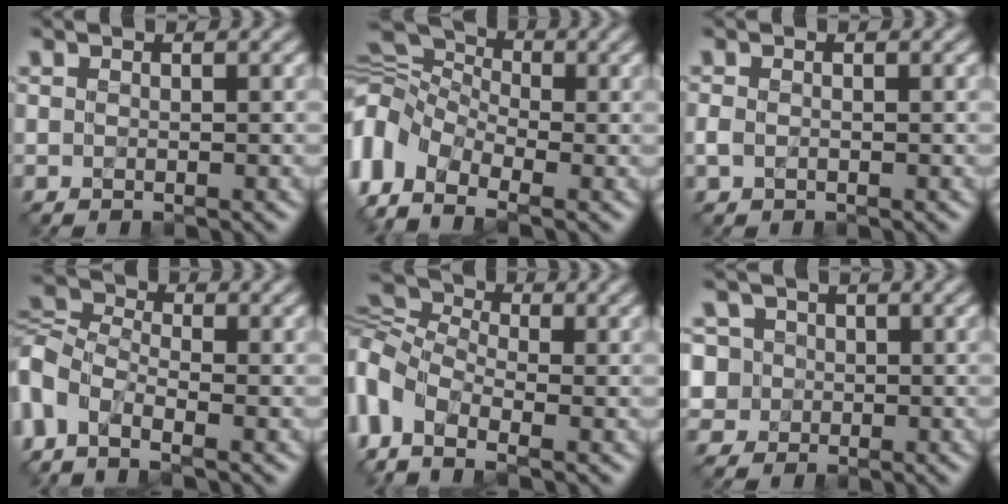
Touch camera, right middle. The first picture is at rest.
{"total": 8.6, "force": [-2.4, 6.1, 5.6], "torque": [-0.167, 0.006, -0.041]}
{"total": 0.8, "force": [-0.2, -0.5, -0.7], "torque": [-0.012, -0.002, -0.005]}
{"total": 5.8, "force": [-3.1, 3.4, 3.5], "torque": [-0.114, 0.002, -0.071]}
{"total": 6.9, "force": [-2.4, 4.5, 4.6], "torque": [-0.152, 0.014, -0.066]}
{"total": 4.0, "force": [1.4, 3.7, 0.1], "torque": [-0.018, 0.043, -0.002]}